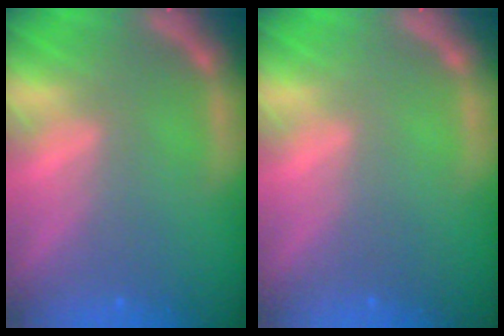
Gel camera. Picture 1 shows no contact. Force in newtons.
{"total": 0.0}